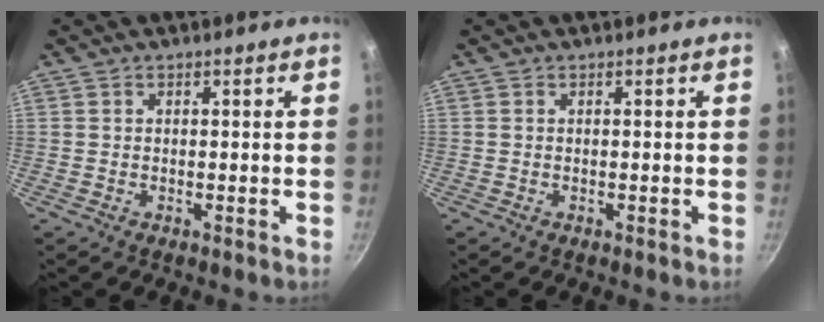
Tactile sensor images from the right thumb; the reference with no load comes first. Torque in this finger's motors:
{"motor_torque": [-0.26, -0.42, 0.14, -0.07, 0.01]}